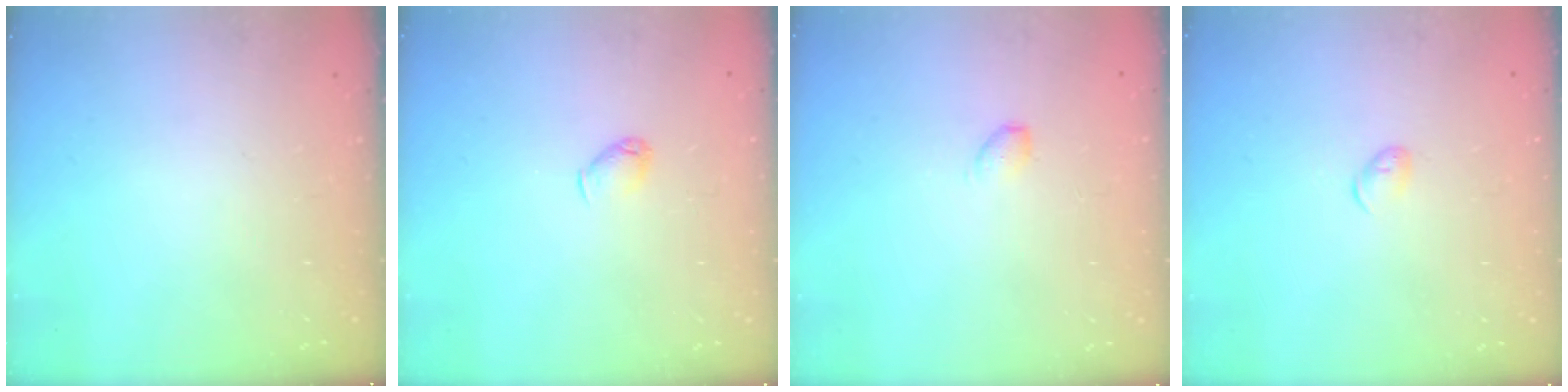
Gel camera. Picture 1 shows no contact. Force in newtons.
{"total": 3.2, "press": 3.1, "slide": 0.6}
{"total": 4.5, "press": 4.5, "slide": 0.5}
{"total": 6.7, "press": 6.6, "slide": 1.2}